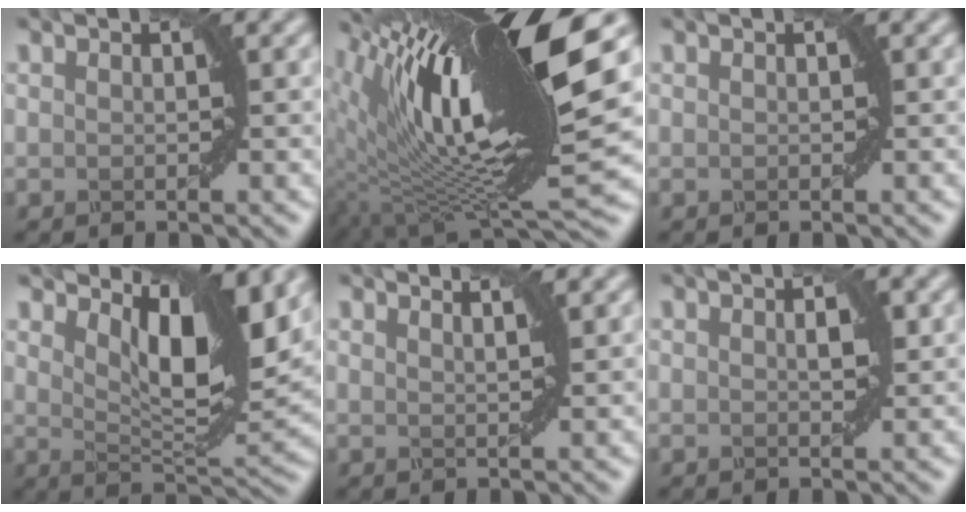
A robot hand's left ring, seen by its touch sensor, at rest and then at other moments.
{"total": 16.5, "force": [4.3, 4.3, 15.4], "torque": [-0.253, -0.002, 0.082]}
{"total": 0.0}
{"total": 7.8, "force": [3.7, 2.7, 6.3], "torque": [-0.107, -0.011, 0.066]}
{"total": 2.1, "force": [1.6, 0.9, 1.2], "torque": [0.005, 0.002, -0.005]}
{"total": 1.1, "force": [0.1, 0.5, 0.9], "torque": [-0.015, -0.001, 0.004]}